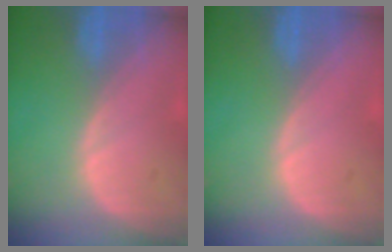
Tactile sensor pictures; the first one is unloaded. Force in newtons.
{"total": 0.0}